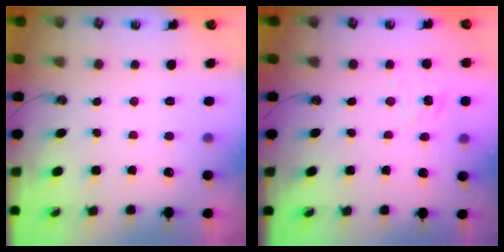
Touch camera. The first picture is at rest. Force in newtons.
{"total": 3.6, "press": 3.5, "slide": 0.4}